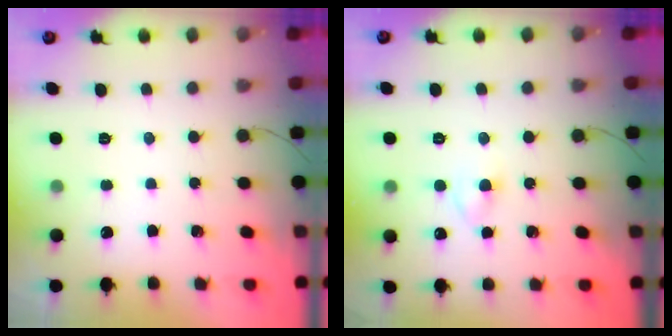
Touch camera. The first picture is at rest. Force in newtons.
{"total": 2.3, "press": 2.1, "slide": 1.0}